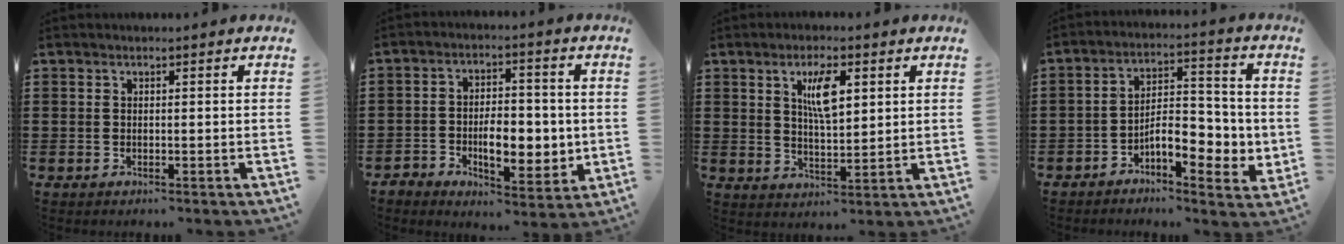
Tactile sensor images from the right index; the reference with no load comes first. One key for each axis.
{"total": 6.8, "fx": -1.3, "fy": 4.4, "fz": 5.0, "tx": -0.081, "ty": 0.002, "tz": -0.025}
{"total": 6.1, "fx": 2.3, "fy": 2.1, "fz": 5.2, "tx": -0.094, "ty": 0.001, "tz": 0.035}
{"total": 7.3, "fx": -2.5, "fy": 3.6, "fz": 5.8, "tx": -0.087, "ty": 0.000, "tz": -0.049}